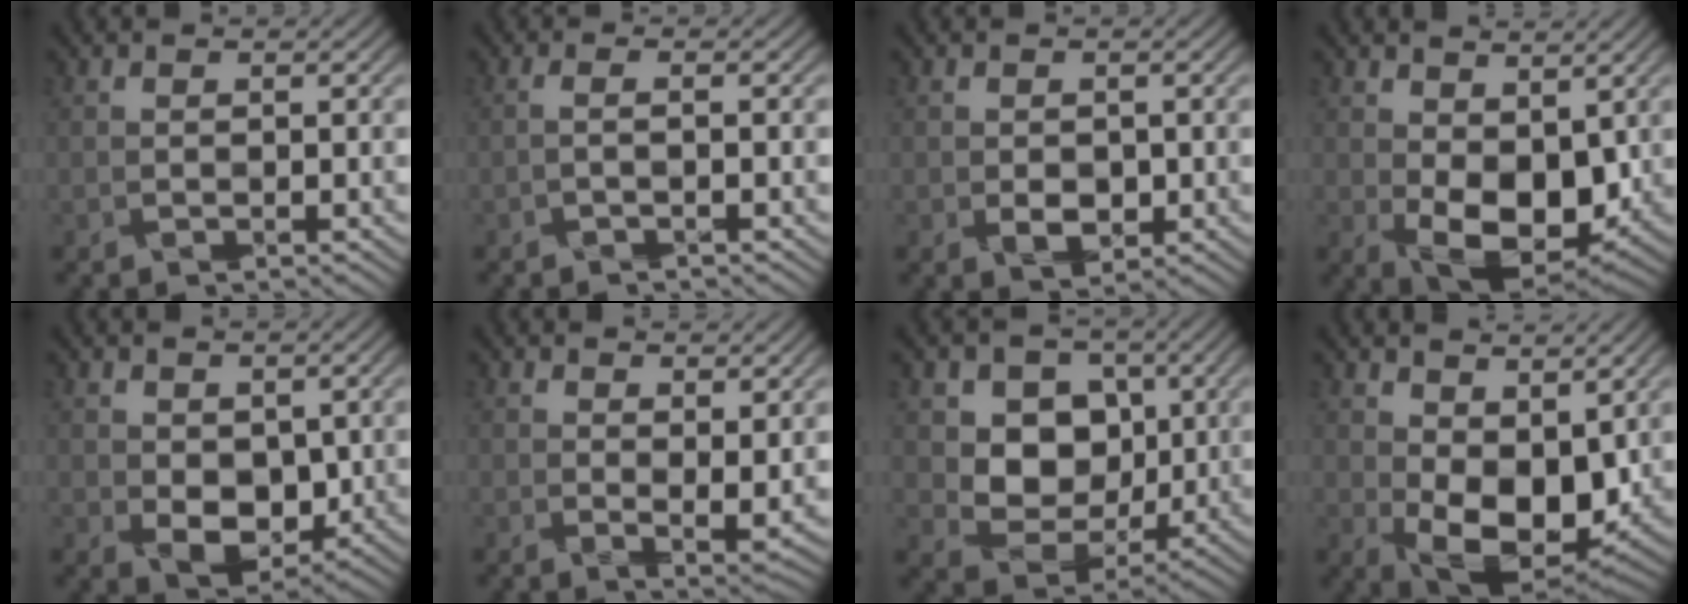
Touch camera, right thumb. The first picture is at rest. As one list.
[{"total": 1.2, "force": [-0.9, -0.1, 0.7], "torque": [-0.008, 0.002, -0.020]}, {"total": 2.2, "force": [-0.6, 1.6, 1.4], "torque": [-0.030, -0.006, -0.003]}, {"total": 9.2, "force": [0.4, 5.6, 7.3], "torque": [-0.136, -0.015, 0.018]}, {"total": 5.6, "force": [-0.1, 3.9, 4.1], "torque": [-0.085, -0.015, 0.007]}, {"total": 3.6, "force": [2.1, 0.9, 2.8], "torque": [-0.052, -0.005, 0.046]}, {"total": 7.4, "force": [1.0, 6.2, 3.9], "torque": [-0.082, -0.015, 0.010]}, {"total": 10.2, "force": [1.6, 6.0, 8.2], "torque": [-0.153, -0.013, 0.039]}]